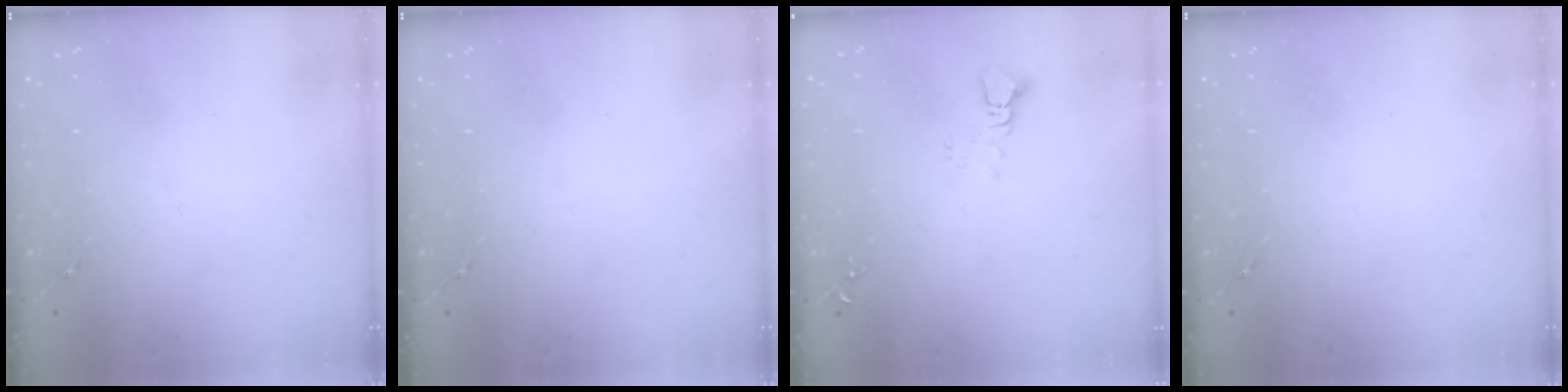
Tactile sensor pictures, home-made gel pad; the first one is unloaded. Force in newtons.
{"total": 0.0}
{"total": 2.5, "press": 2.5, "slide": 0.1}
{"total": 0.0}